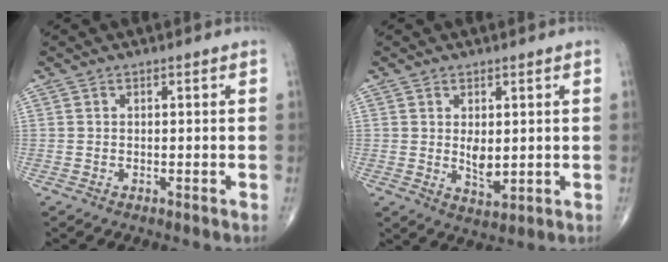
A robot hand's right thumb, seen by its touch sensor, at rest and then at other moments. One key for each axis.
{"total": 4.6, "fx": 0.5, "fy": 2.5, "fz": 3.8, "tx": -0.054, "ty": -0.014, "tz": 0.018}